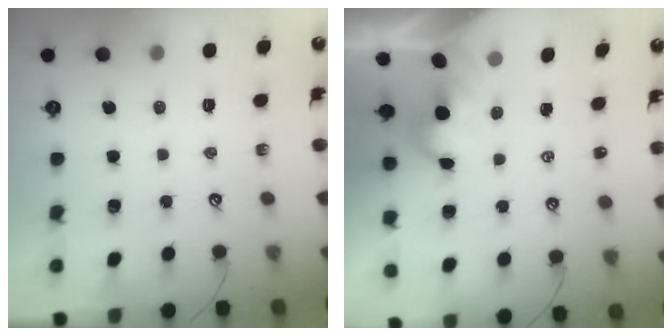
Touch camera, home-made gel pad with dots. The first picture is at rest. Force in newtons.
{"total": 2.4, "press": 2.3, "slide": 0.3}